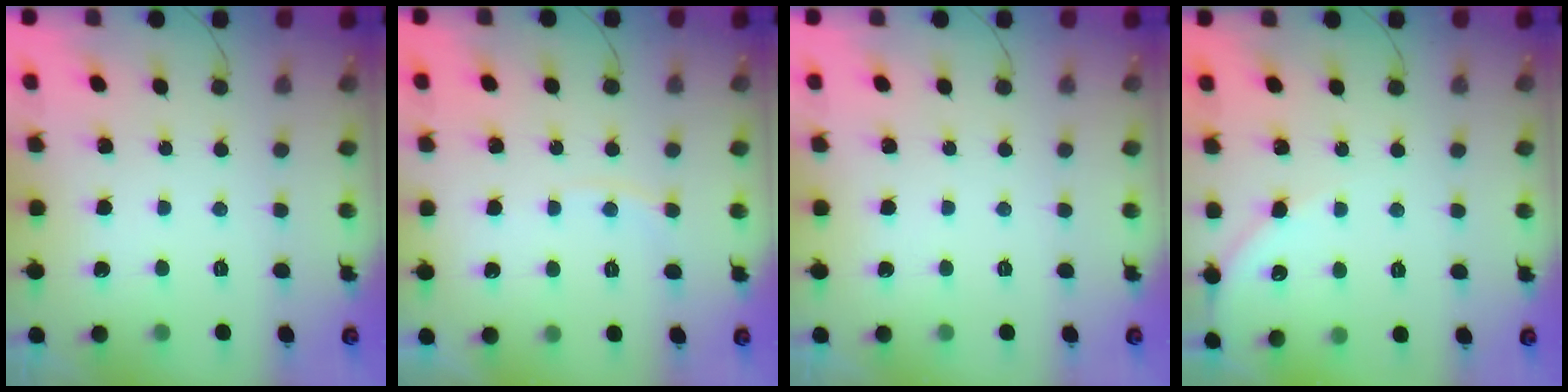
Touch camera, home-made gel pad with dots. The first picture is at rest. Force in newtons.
{"total": 5.1, "press": 5.1, "slide": 0.6}
{"total": 0.0}
{"total": 4.8, "press": 4.7, "slide": 0.7}